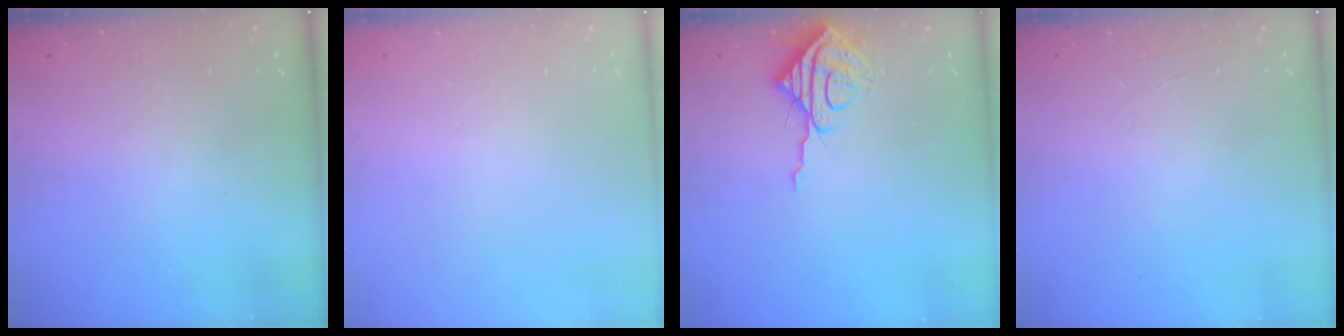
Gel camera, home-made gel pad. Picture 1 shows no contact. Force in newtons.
{"total": 0.0}
{"total": 8.6, "press": 8.6, "slide": 0.7}
{"total": 1.3, "press": 1.3, "slide": 0.1}